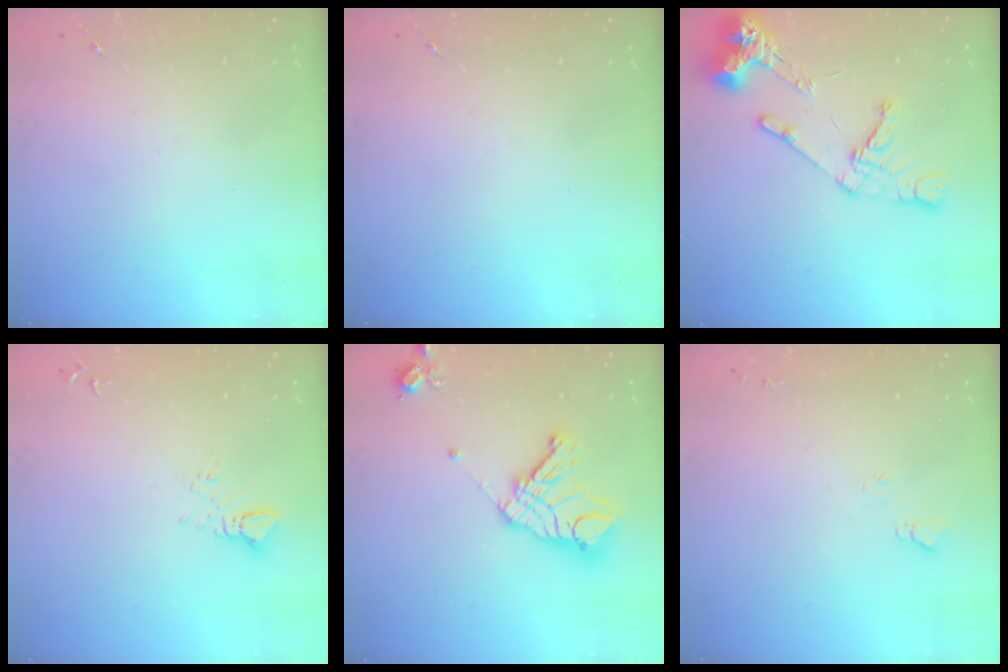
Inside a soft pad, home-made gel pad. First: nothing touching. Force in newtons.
{"total": 0.0}
{"total": 15.7, "press": 15.5, "slide": 1.9}
{"total": 3.8, "press": 3.8, "slide": 0.3}
{"total": 17.6, "press": 17.5, "slide": 1.9}
{"total": 4.9, "press": 4.9, "slide": 0.6}